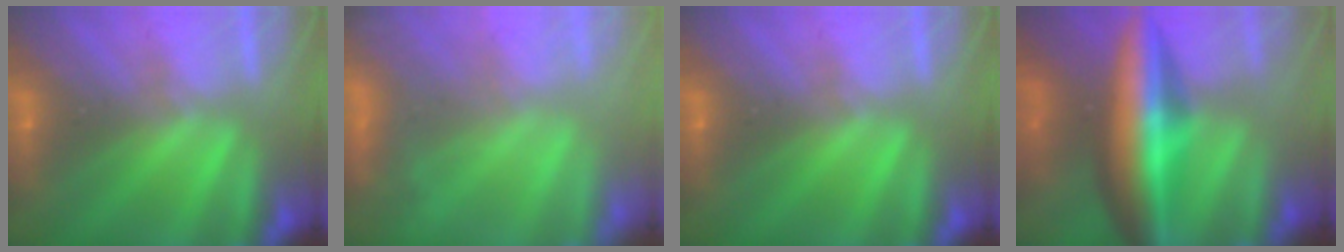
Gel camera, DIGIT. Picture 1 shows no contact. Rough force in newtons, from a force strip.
{"total": 8.2}
{"total": 0.0}
{"total": 9.0}